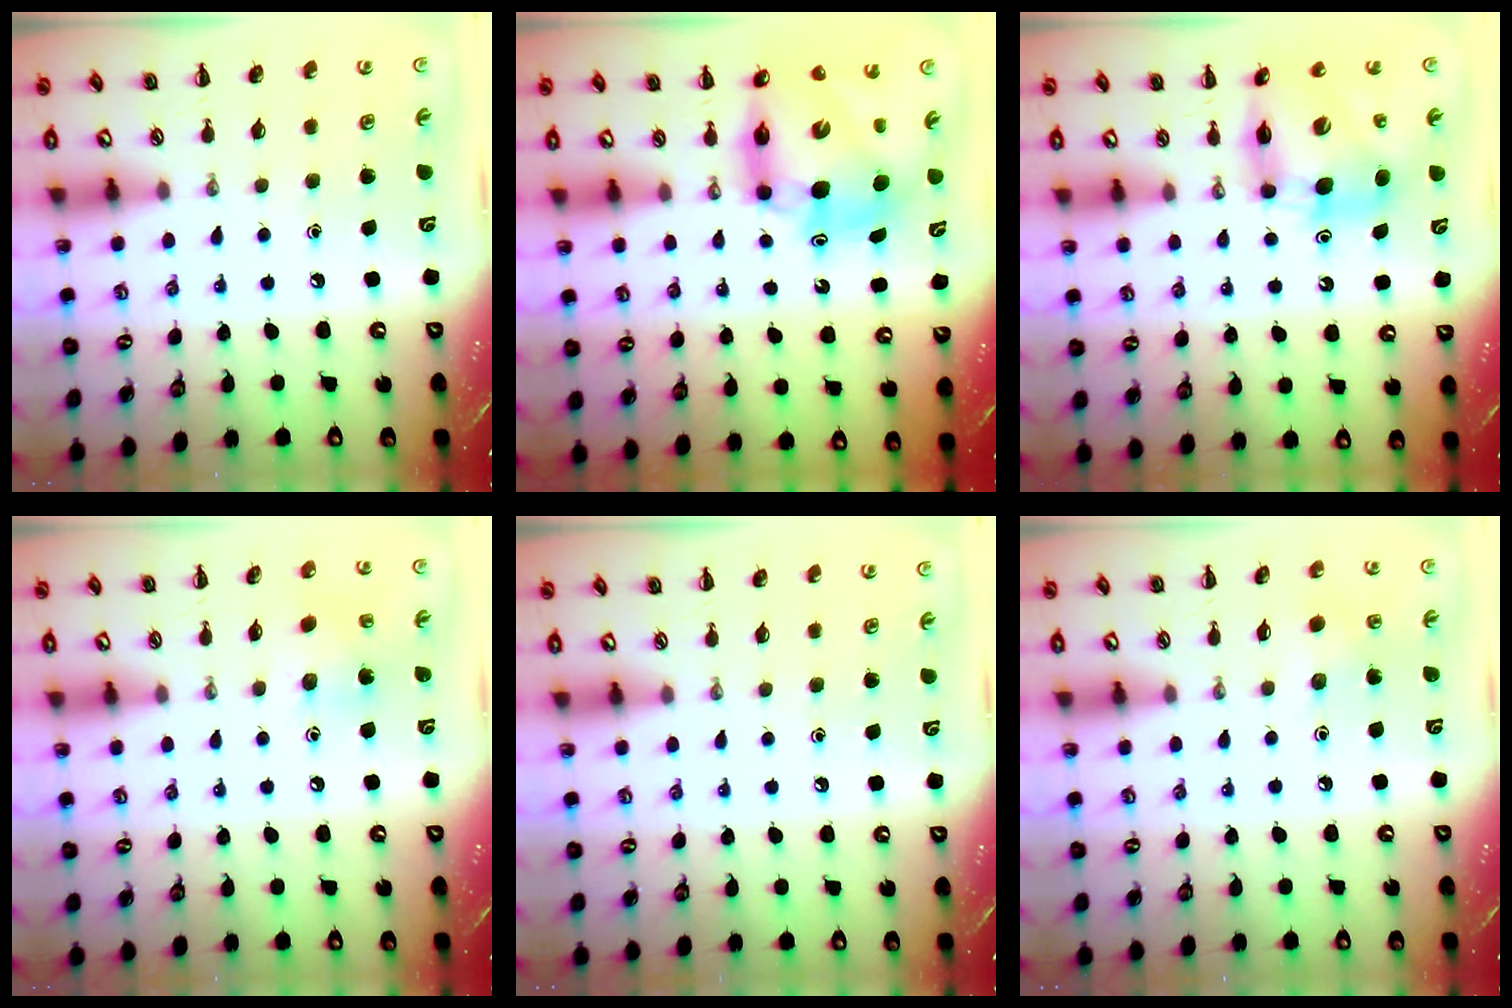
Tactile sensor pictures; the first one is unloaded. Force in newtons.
{"total": 12.3, "press": 11.8, "slide": 3.4}
{"total": 9.7, "press": 9.6, "slide": 1.7}
{"total": 6.4, "press": 6.2, "slide": 1.5}
{"total": 0.0}
{"total": 2.4, "press": 2.2, "slide": 0.9}